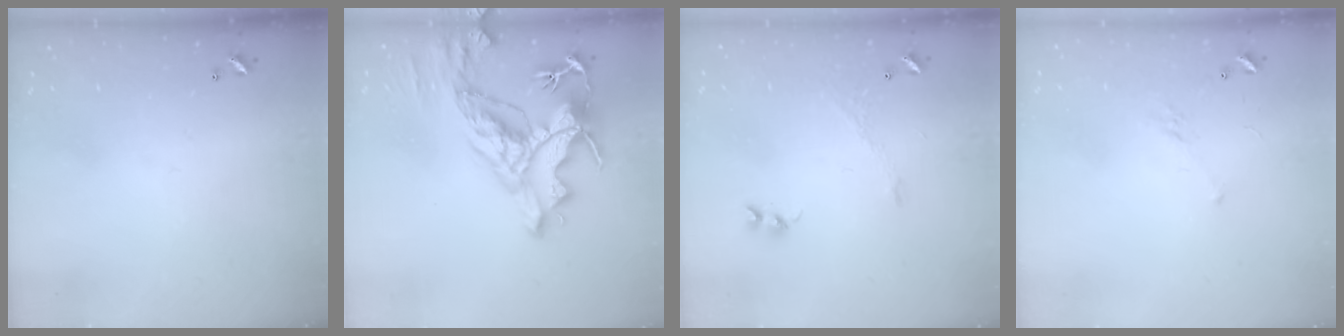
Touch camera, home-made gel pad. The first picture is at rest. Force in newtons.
{"total": 14.0, "press": 13.8, "slide": 2.1}
{"total": 2.9, "press": 2.8, "slide": 0.5}
{"total": 3.2, "press": 3.1, "slide": 1.0}